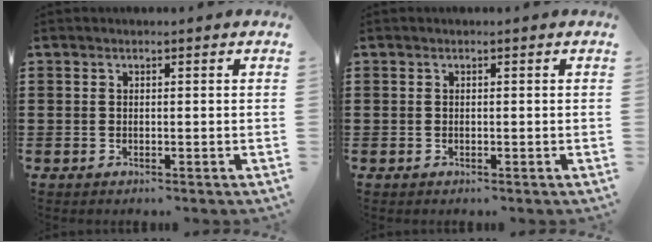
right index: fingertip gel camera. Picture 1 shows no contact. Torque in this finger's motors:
{"motor_torque": [-0.79, 1.35, -0.02, -0.01]}